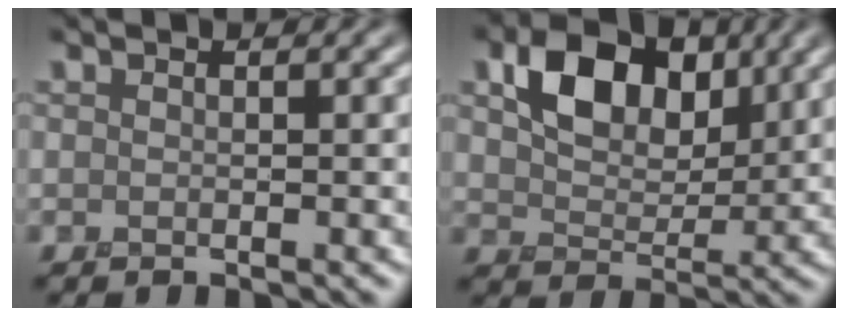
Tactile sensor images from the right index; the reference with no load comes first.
{"total": 6.4, "force": [2.4, 4.2, 4.2], "torque": [-0.081, -0.008, 0.037]}